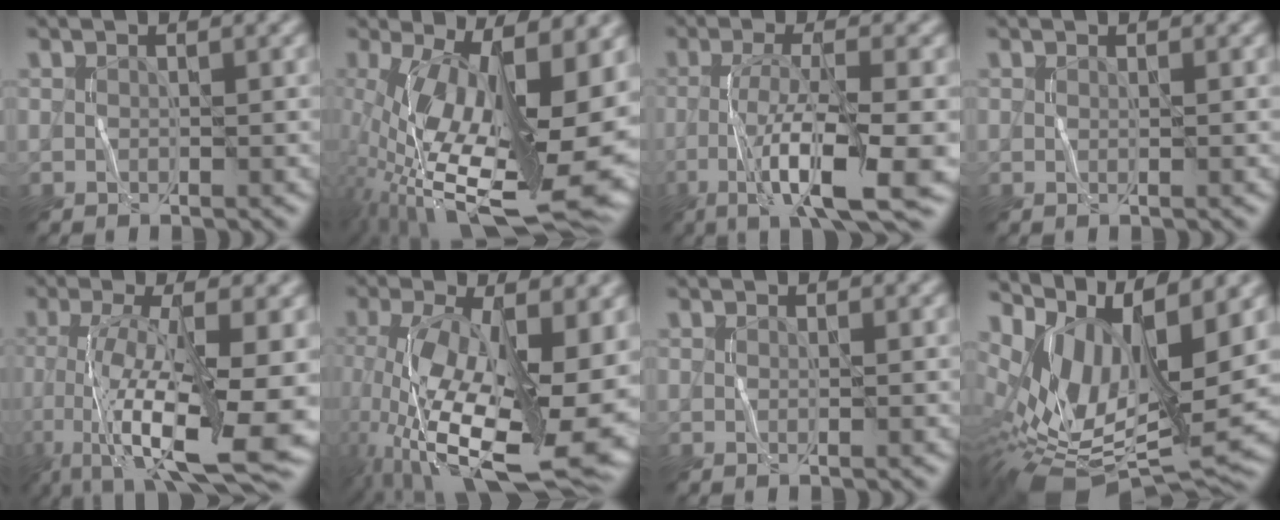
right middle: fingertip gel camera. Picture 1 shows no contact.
{"total": 17.5, "force": [-1.0, 6.4, 16.3], "torque": [-0.272, -0.023, 0.001]}
{"total": 9.2, "force": [-3.1, 1.8, 8.5], "torque": [-0.144, -0.004, -0.058]}
{"total": 0.0}
{"total": 12.7, "force": [-3.9, 3.6, 11.6], "torque": [-0.202, -0.017, -0.059]}
{"total": 16.5, "force": [-2.5, 7.1, 14.7], "torque": [-0.274, -0.029, -0.026]}
{"total": 0.0}
{"total": 11.9, "force": [2.6, 5.5, 10.2], "torque": [-0.203, -0.001, 0.060]}